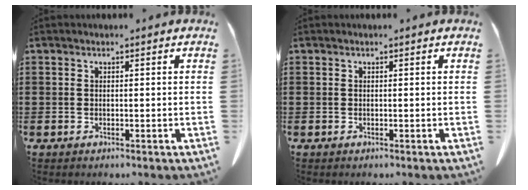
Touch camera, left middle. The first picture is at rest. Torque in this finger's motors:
{"motor_torque": [0.19, -0.17, 0.05, 0.02]}